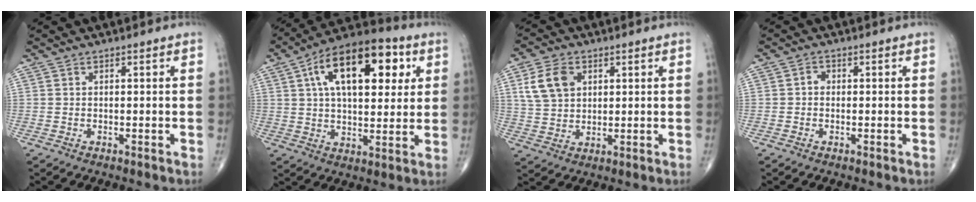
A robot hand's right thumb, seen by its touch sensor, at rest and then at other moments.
{"total": 20.7, "force": [6.7, 10.4, 16.6], "torque": [-0.234, 0.008, 0.099]}
{"total": 8.3, "force": [2.9, 5.8, 5.2], "torque": [-0.091, -0.004, 0.059]}
{"total": 1.3, "force": [-0.1, 1.1, 0.7], "torque": [-0.002, 0.004, -0.008]}